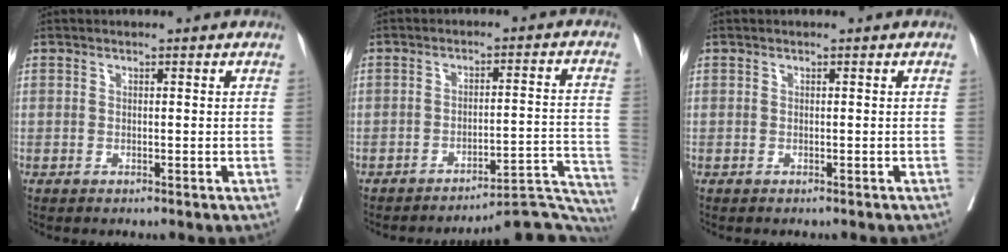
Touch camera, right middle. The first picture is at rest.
{"total": 13.9, "force": [-13.8, -0.3, 2.0], "torque": [0.027, 0.030, -0.170]}
{"total": 0.5, "force": [-0.5, 0.1, 0.1], "torque": [0.000, -0.002, -0.009]}